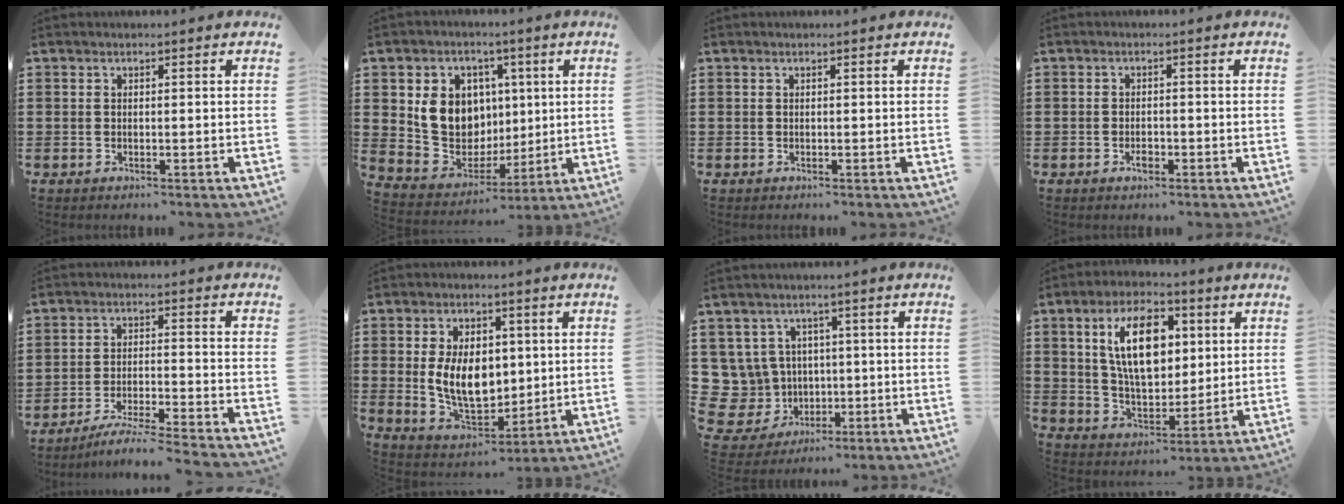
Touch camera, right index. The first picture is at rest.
{"total": 10.1, "force": [2.2, 9.0, 4.1], "torque": [-0.101, 0.004, 0.046]}
{"total": 0.0}
{"total": 1.8, "force": [-0.9, 0.8, 1.4], "torque": [-0.027, 0.001, -0.015]}
{"total": 5.4, "force": [-5.1, -0.6, 1.8], "torque": [-0.036, -0.015, -0.100]}
{"total": 9.7, "force": [0.9, 6.4, 7.2], "torque": [-0.137, 0.003, 0.014]}
{"total": 7.6, "force": [0.7, 7.4, 1.5], "torque": [-0.100, -0.010, 0.015]}
{"total": 12.5, "force": [3.8, 6.8, 9.8], "torque": [-0.184, 0.011, 0.064]}